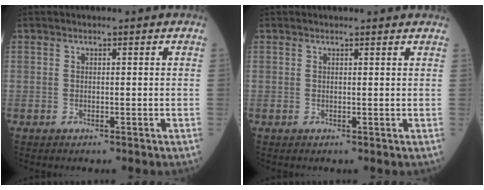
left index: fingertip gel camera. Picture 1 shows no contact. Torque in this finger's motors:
{"motor_torque": [0.32, -0.80, -0.45, 0.00]}